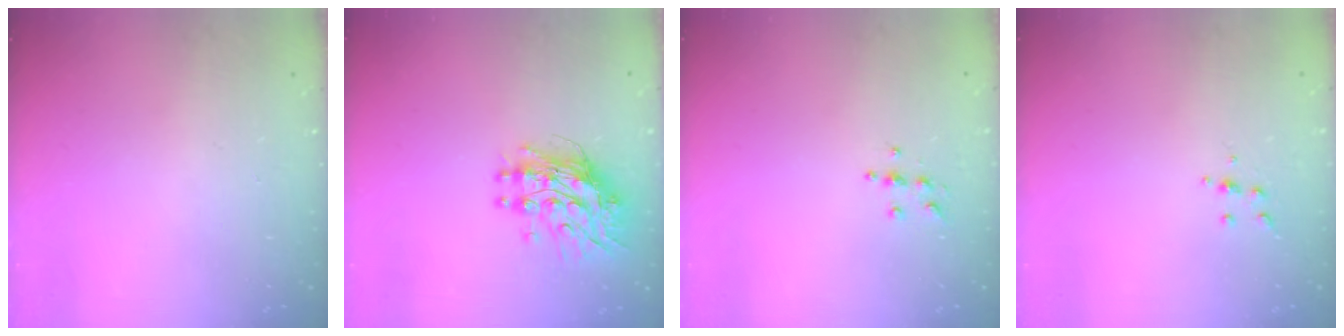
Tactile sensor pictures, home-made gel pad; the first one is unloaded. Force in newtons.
{"total": 11.4, "press": 11.3, "slide": 1.0}
{"total": 4.3, "press": 4.3, "slide": 0.6}
{"total": 4.0, "press": 3.9, "slide": 0.9}